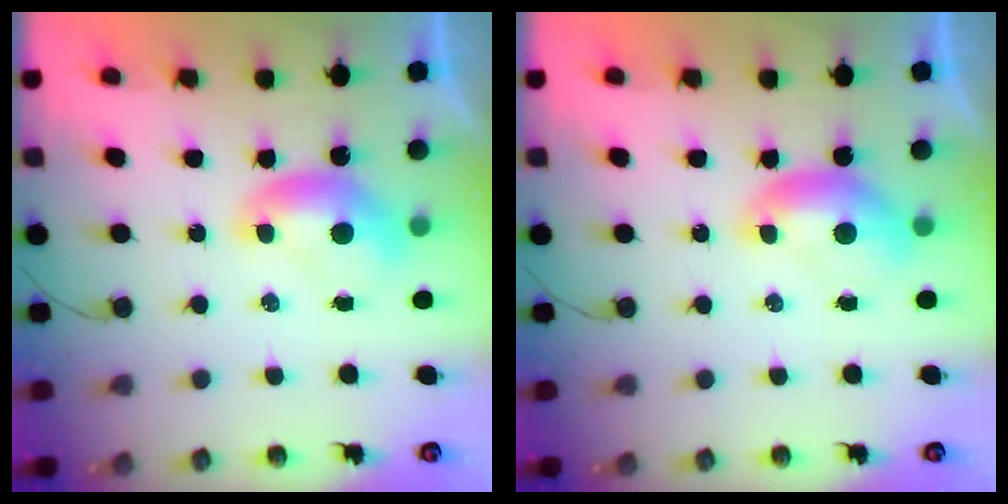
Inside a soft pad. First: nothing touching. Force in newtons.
{"total": 0.0}